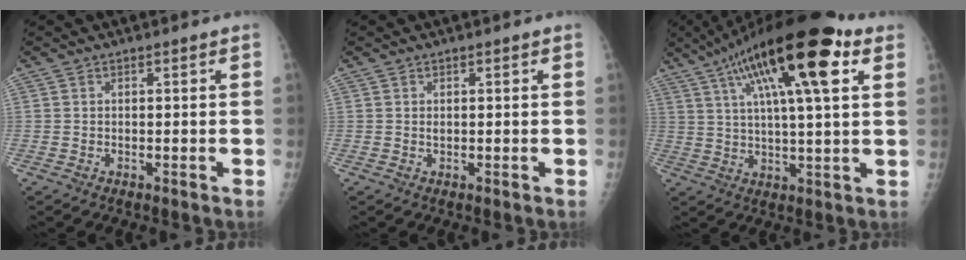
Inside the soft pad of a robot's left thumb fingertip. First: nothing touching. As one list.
[{"total": 0.7, "force": [0.2, 0.5, 0.4], "torque": [-0.006, 0.000, 0.003]}, {"total": 23.0, "force": [10.5, 5.9, 19.6], "torque": [-0.321, 0.010, 0.168]}]